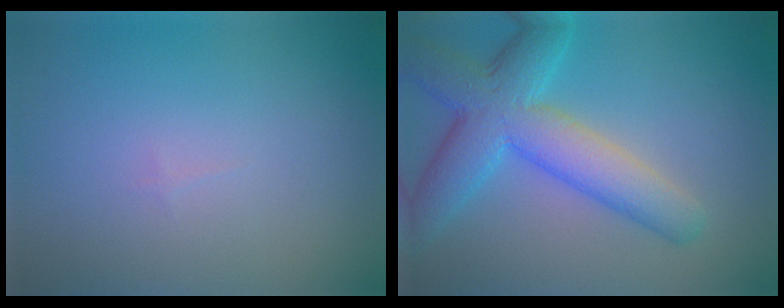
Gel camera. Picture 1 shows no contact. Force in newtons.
{"total": 7.5, "press": 7.5, "slide": 0.2}